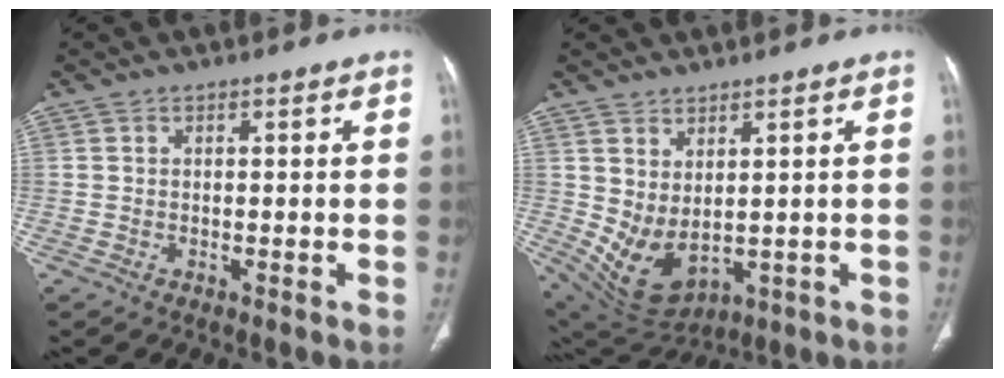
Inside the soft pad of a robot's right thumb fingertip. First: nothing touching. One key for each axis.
{"total": 9.1, "fx": 0.7, "fy": 5.3, "fz": 7.4, "tx": -0.127, "ty": -0.019, "tz": 0.047}